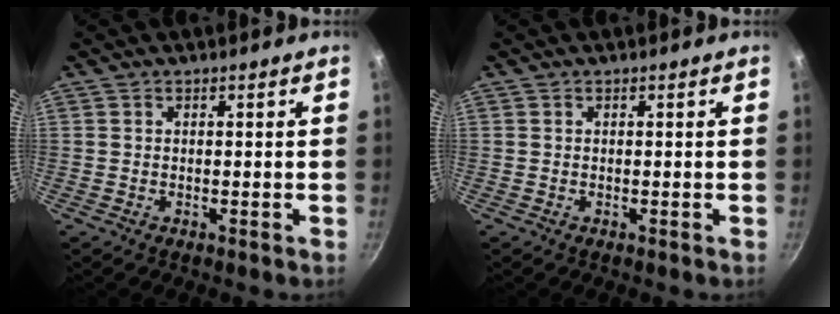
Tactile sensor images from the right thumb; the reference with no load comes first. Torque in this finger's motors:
{"motor_torque": [-0.05, -0.05, 0.20, 0.08, 0.00]}